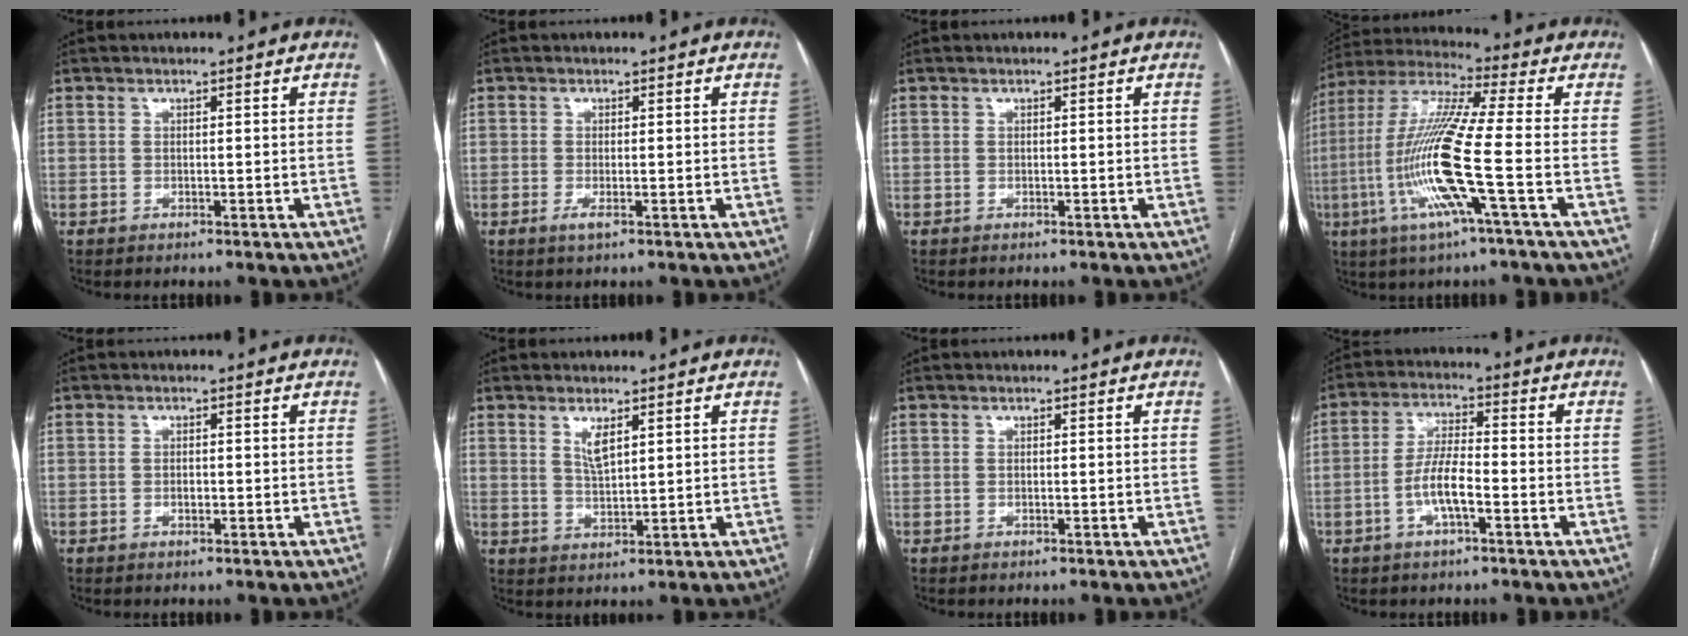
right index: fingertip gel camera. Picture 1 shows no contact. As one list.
[{"total": 1.6, "force": [-0.7, 0.2, 1.5], "torque": [-0.026, -0.003, -0.011]}, {"total": 0.0}, {"total": 15.5, "force": [-4.0, -0.6, 14.9], "torque": [-0.312, -0.008, -0.090]}, {"total": 0.9, "force": [-0.3, 0.4, 0.8], "torque": [-0.014, 0.001, -0.005]}, {"total": 3.2, "force": [1.7, 0.7, 2.6], "torque": [-0.055, -0.005, 0.037]}, {"total": 0.0}, {"total": 6.3, "force": [-2.2, 1.5, 5.8], "torque": [-0.118, 0.007, -0.045]}]